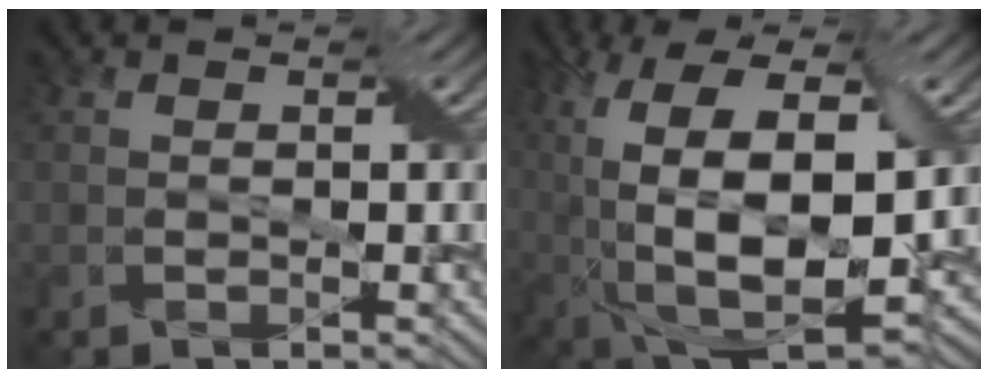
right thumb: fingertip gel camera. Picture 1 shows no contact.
{"total": 16.8, "force": [0.8, 8.4, 14.6], "torque": [-0.293, -0.012, 0.027]}